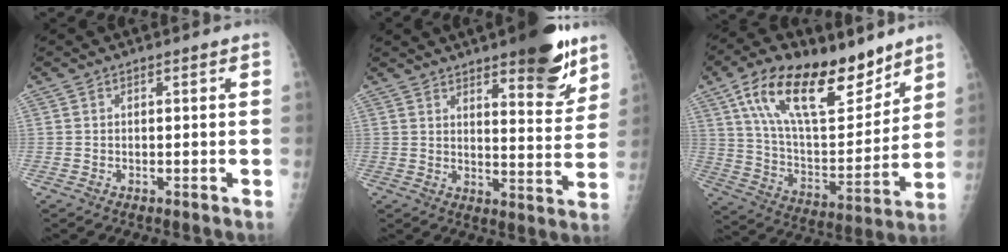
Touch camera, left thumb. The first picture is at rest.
{"total": 14.6, "force": [9.4, 4.4, 10.2], "torque": [-0.100, -0.055, 0.133]}
{"total": 23.5, "force": [14.4, 10.4, 15.4], "torque": [-0.231, -0.052, 0.256]}